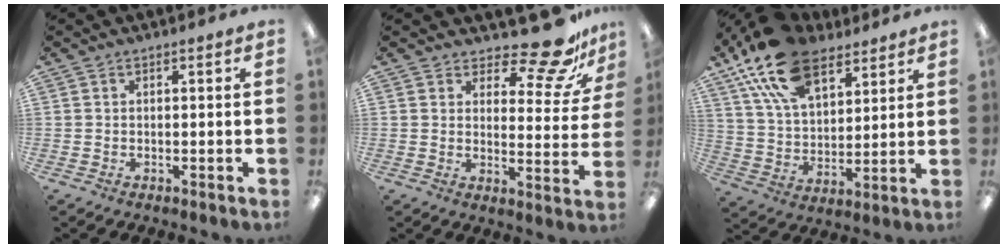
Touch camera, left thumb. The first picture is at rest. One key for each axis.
{"total": 13.4, "fx": 10.7, "fy": 4.1, "fz": 7.0, "tx": -0.093, "ty": -0.082, "tz": 0.181}
{"total": 19.3, "fx": 12.3, "fy": 10.2, "fz": 10.8, "tx": -0.213, "ty": -0.042, "tz": 0.228}